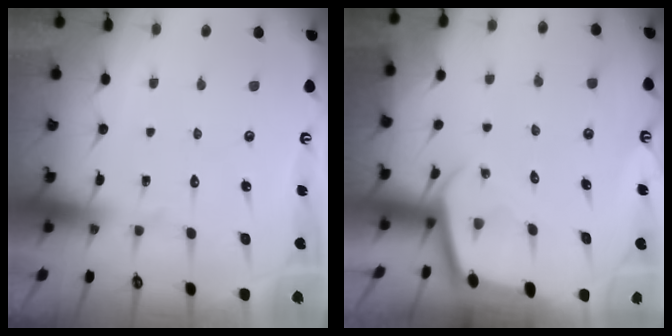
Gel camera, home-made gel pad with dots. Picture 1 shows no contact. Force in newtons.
{"total": 1.9, "press": 1.9, "slide": 0.1}